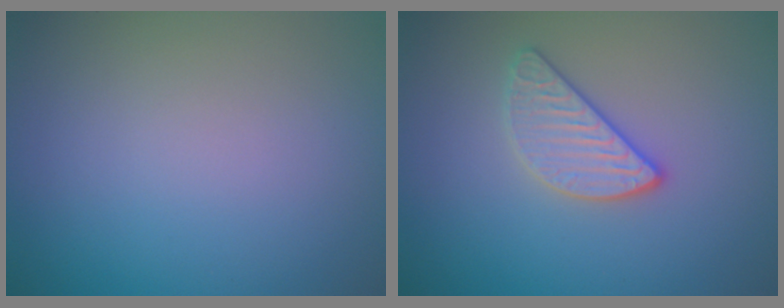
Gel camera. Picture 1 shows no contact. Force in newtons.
{"total": 2.6, "press": 2.5, "slide": 0.8}